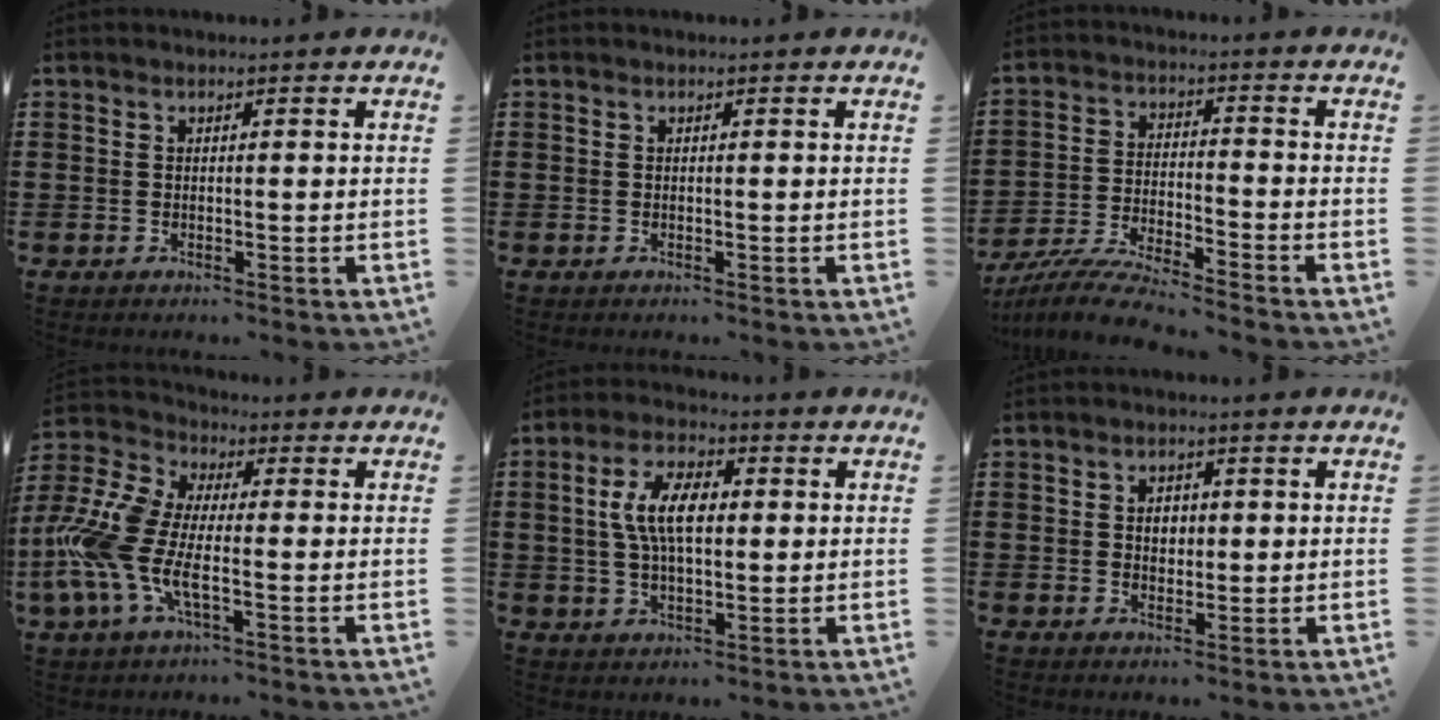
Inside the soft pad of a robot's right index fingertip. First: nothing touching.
{"total": 0.0}
{"total": 6.9, "force": [-6.6, 0.0, 2.0], "torque": [-0.056, -0.006, -0.131]}
{"total": 10.5, "force": [-2.3, 5.1, 8.9], "torque": [-0.240, -0.016, -0.051]}
{"total": 7.8, "force": [0.9, 3.8, 6.8], "torque": [-0.151, 0.008, 0.010]}
{"total": 2.1, "force": [0.3, 1.6, 1.2], "torque": [-0.021, 0.006, 0.001]}